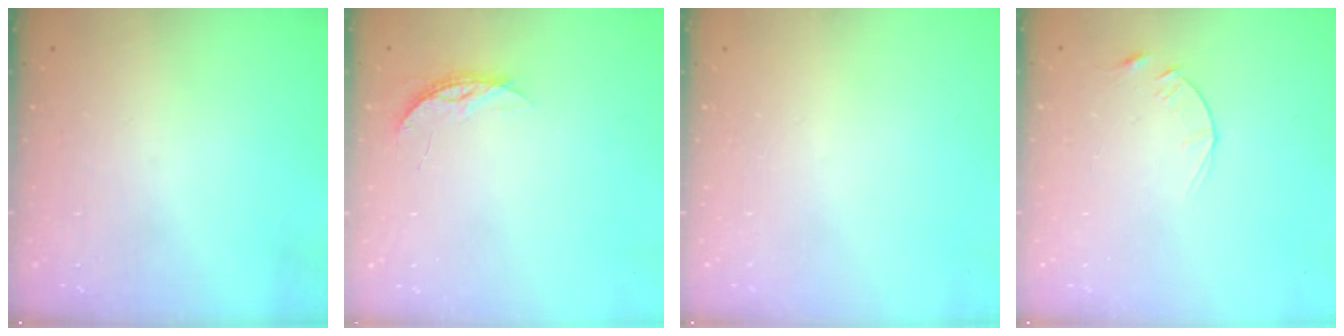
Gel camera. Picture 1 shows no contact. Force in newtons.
{"total": 4.5, "press": 4.5, "slide": 0.4}
{"total": 0.0}
{"total": 3.1, "press": 3.1, "slide": 0.5}